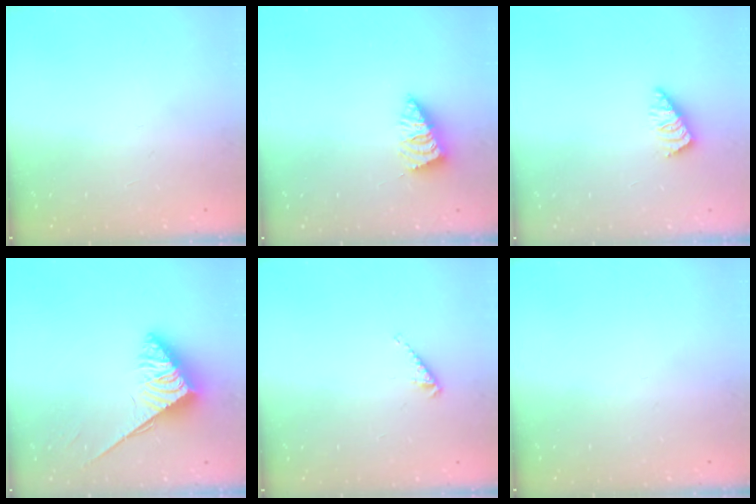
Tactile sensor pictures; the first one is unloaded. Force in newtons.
{"total": 0.9, "press": 0.9, "slide": 0.1}
{"total": 0.7, "press": 0.7, "slide": 0.2}
{"total": 3.7, "press": 3.6, "slide": 0.6}
{"total": 2.9, "press": 2.9, "slide": 0.5}
{"total": 0.0}